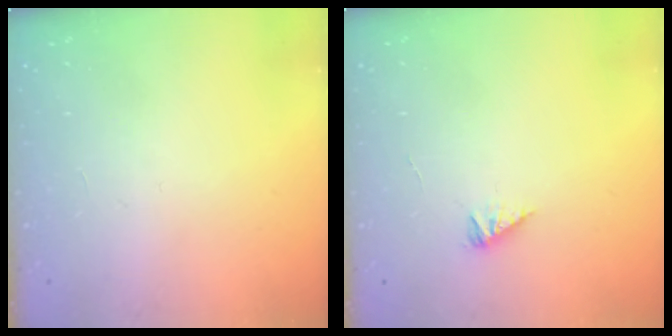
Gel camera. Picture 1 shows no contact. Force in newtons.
{"total": 2.2, "press": 2.2, "slide": 0.5}